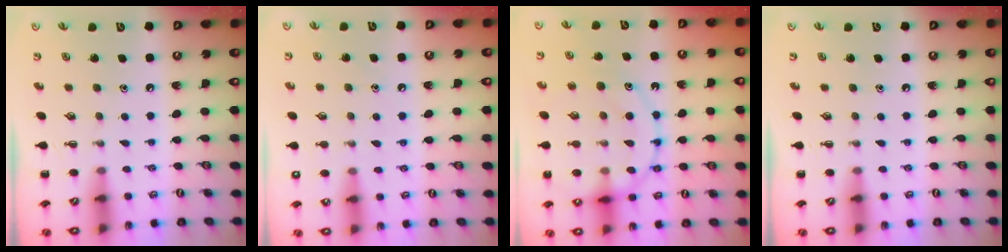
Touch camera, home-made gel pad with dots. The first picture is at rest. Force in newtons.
{"total": 8.3, "press": 8.0, "slide": 2.3}
{"total": 16.1, "press": 16.0, "slide": 1.4}
{"total": 0.0}